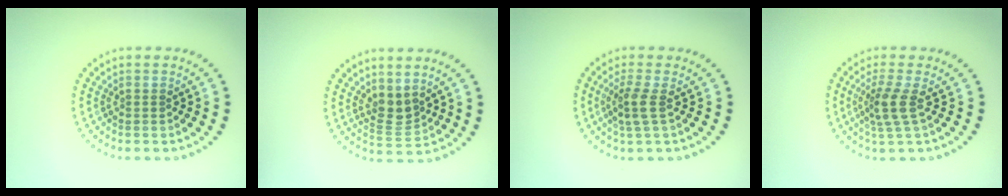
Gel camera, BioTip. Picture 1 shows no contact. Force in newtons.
{"total": 2.2, "press": 1.8, "slide": 1.2}
{"total": 2.1, "press": 1.7, "slide": 1.2}
{"total": 2.6, "press": 2.0, "slide": 1.7}